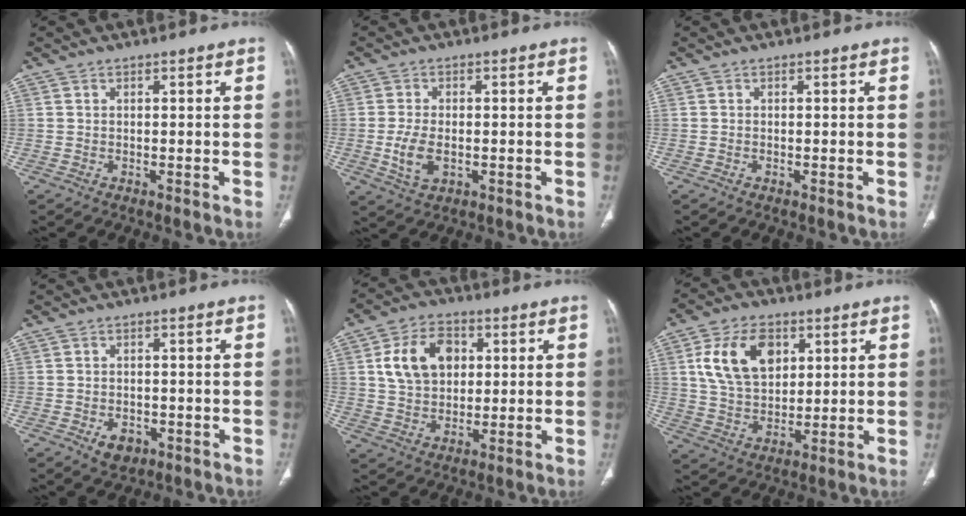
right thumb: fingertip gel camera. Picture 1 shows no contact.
{"total": 5.6, "force": [-1.1, 3.2, 4.5], "torque": [-0.093, -0.003, -0.014]}
{"total": 0.0}
{"total": 3.8, "force": [-1.7, 2.6, 2.1], "torque": [-0.024, 0.003, -0.017]}
{"total": 11.5, "force": [2.8, 8.3, 7.5], "torque": [-0.109, 0.003, 0.051]}
{"total": 13.4, "force": [4.5, 8.8, 9.1], "torque": [-0.141, -0.009, 0.088]}